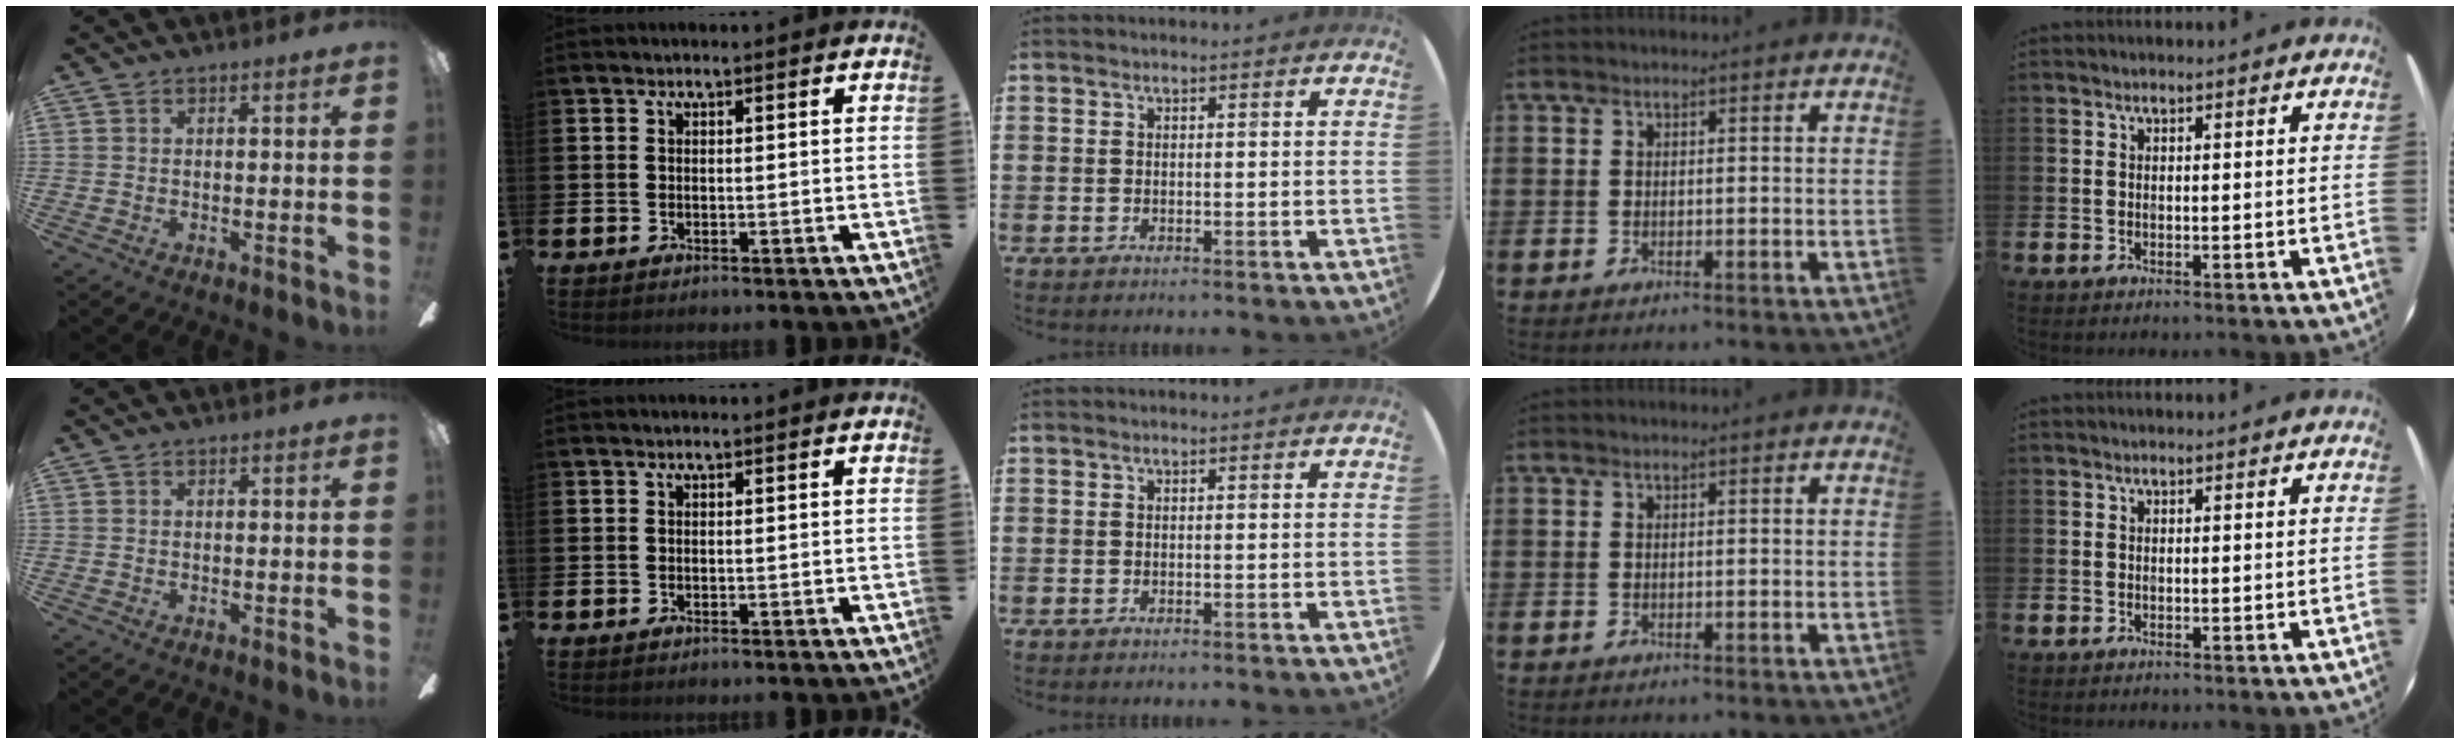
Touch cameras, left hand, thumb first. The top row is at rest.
{}